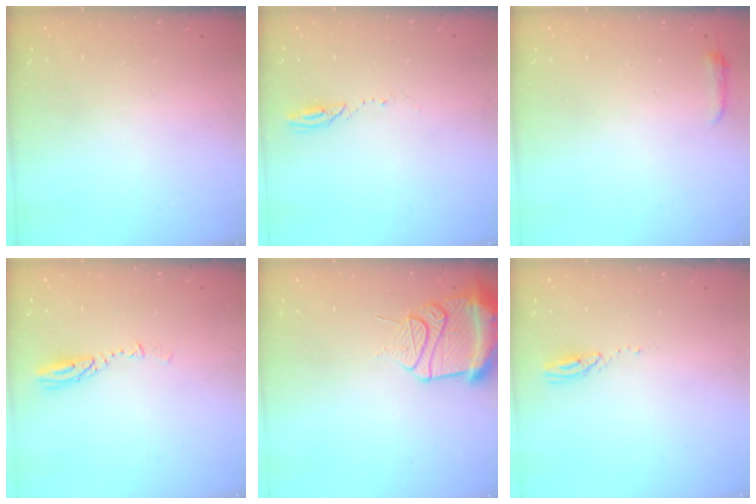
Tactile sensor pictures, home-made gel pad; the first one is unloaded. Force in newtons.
{"total": 2.6, "press": 2.6, "slide": 0.3}
{"total": 3.0, "press": 2.9, "slide": 0.6}
{"total": 3.6, "press": 3.5, "slide": 0.4}
{"total": 12.9, "press": 12.8, "slide": 1.5}
{"total": 3.0, "press": 2.9, "slide": 0.3}